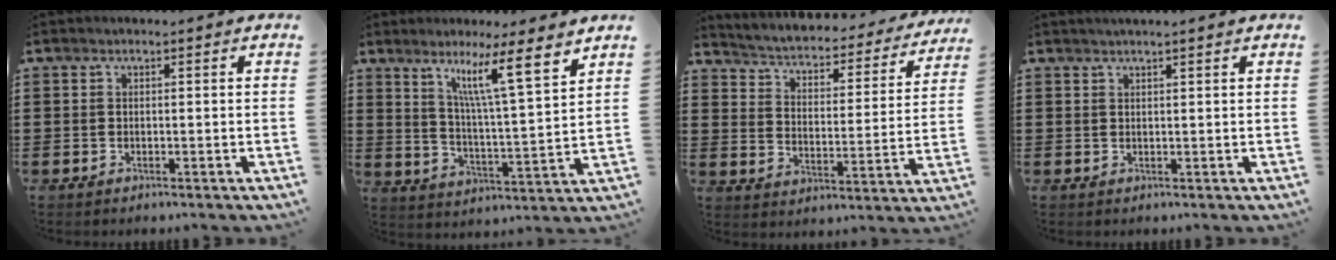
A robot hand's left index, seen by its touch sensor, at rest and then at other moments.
{"total": 9.7, "force": [6.7, 0.1, 6.9], "torque": [-0.129, -0.037, 0.107]}
{"total": 2.2, "force": [2.0, 0.4, 0.8], "torque": [-0.033, -0.027, 0.020]}
{"total": 1.1, "force": [0.9, -0.3, 0.5], "torque": [-0.008, -0.001, 0.018]}